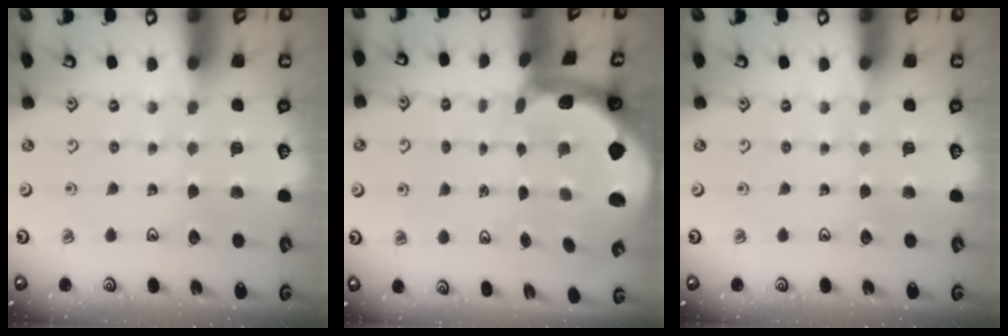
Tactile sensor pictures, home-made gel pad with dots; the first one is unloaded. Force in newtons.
{"total": 1.7, "press": 1.7, "slide": 0.4}
{"total": 0.0}